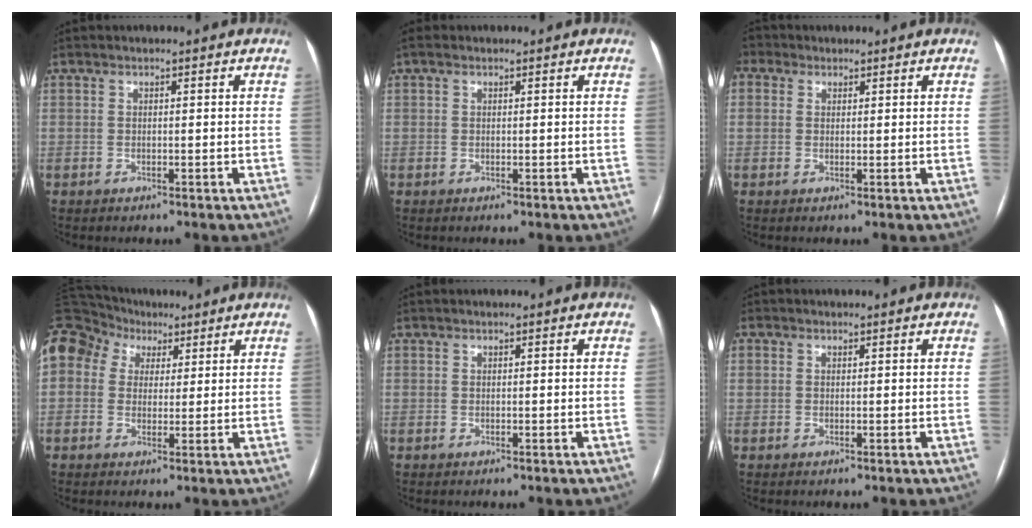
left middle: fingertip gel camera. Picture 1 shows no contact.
{"total": 0.6, "force": [0.4, 0.3, 0.3], "torque": [-0.011, 0.015, 0.006]}
{"total": 2.8, "force": [1.4, 2.3, 0.9], "torque": [-0.037, 0.018, 0.032]}
{"total": 21.6, "force": [9.8, 16.6, 9.8], "torque": [-0.314, 0.117, 0.187]}
{"total": 0.0}
{"total": 0.7, "force": [-0.5, -0.2, -0.5], "torque": [0.010, -0.006, -0.007]}